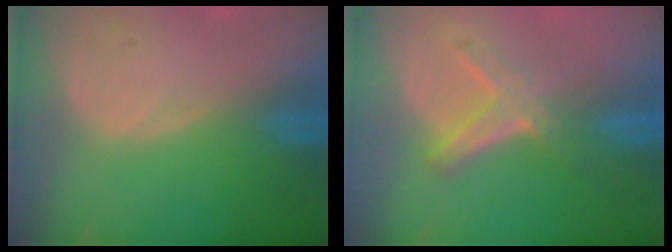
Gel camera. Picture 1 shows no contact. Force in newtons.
{"total": 6.0, "press": 5.1, "slide": 3.2}